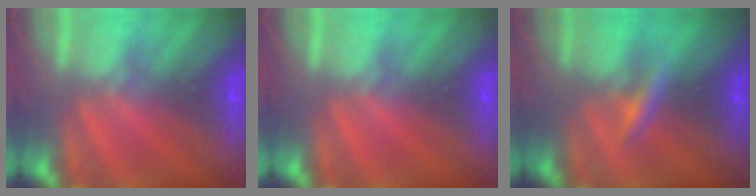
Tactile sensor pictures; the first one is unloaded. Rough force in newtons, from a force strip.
{"total": 0.0}
{"total": 2.6}